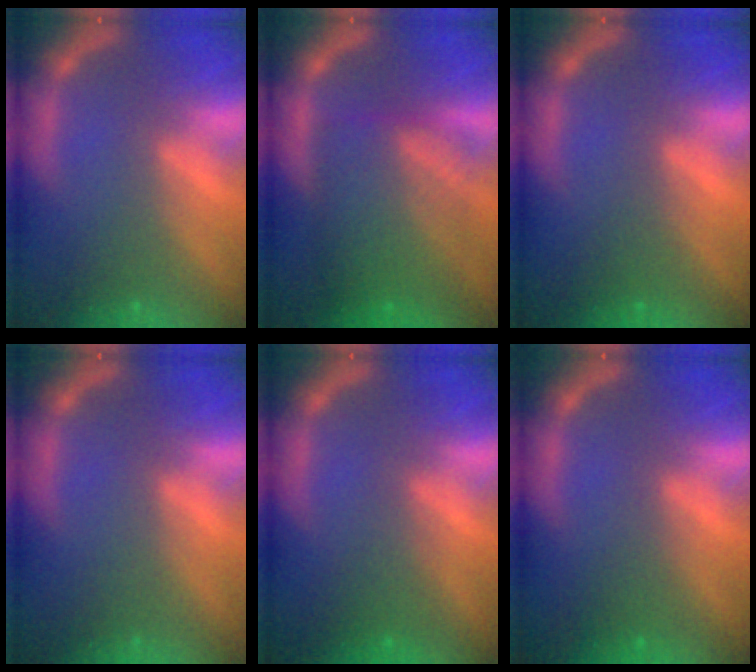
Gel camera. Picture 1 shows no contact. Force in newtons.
{"total": 9.5}
{"total": 1.5}
{"total": 0.0}
{"total": 1.9}
{"total": 1.4}